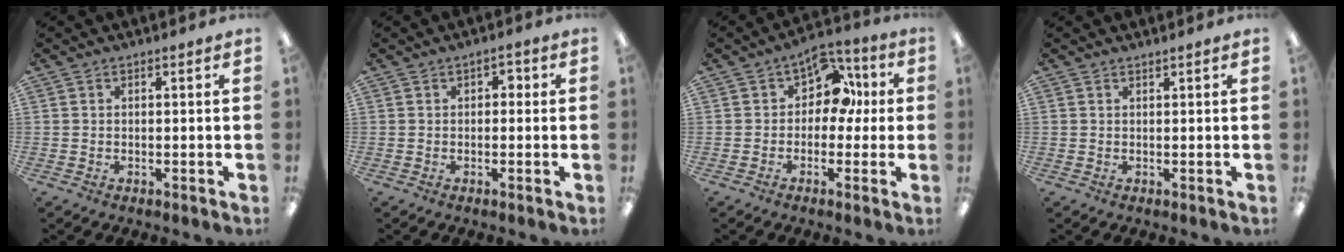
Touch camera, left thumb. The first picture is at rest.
{"total": 1.7, "force": [0.0, 1.3, 1.1], "torque": [-0.021, 0.008, -0.002]}
{"total": 9.5, "force": [3.2, 6.9, 5.7], "torque": [-0.075, -0.013, 0.054]}
{"total": 0.5, "force": [0.5, 0.0, 0.0], "torque": [-0.001, 0.001, 0.010]}